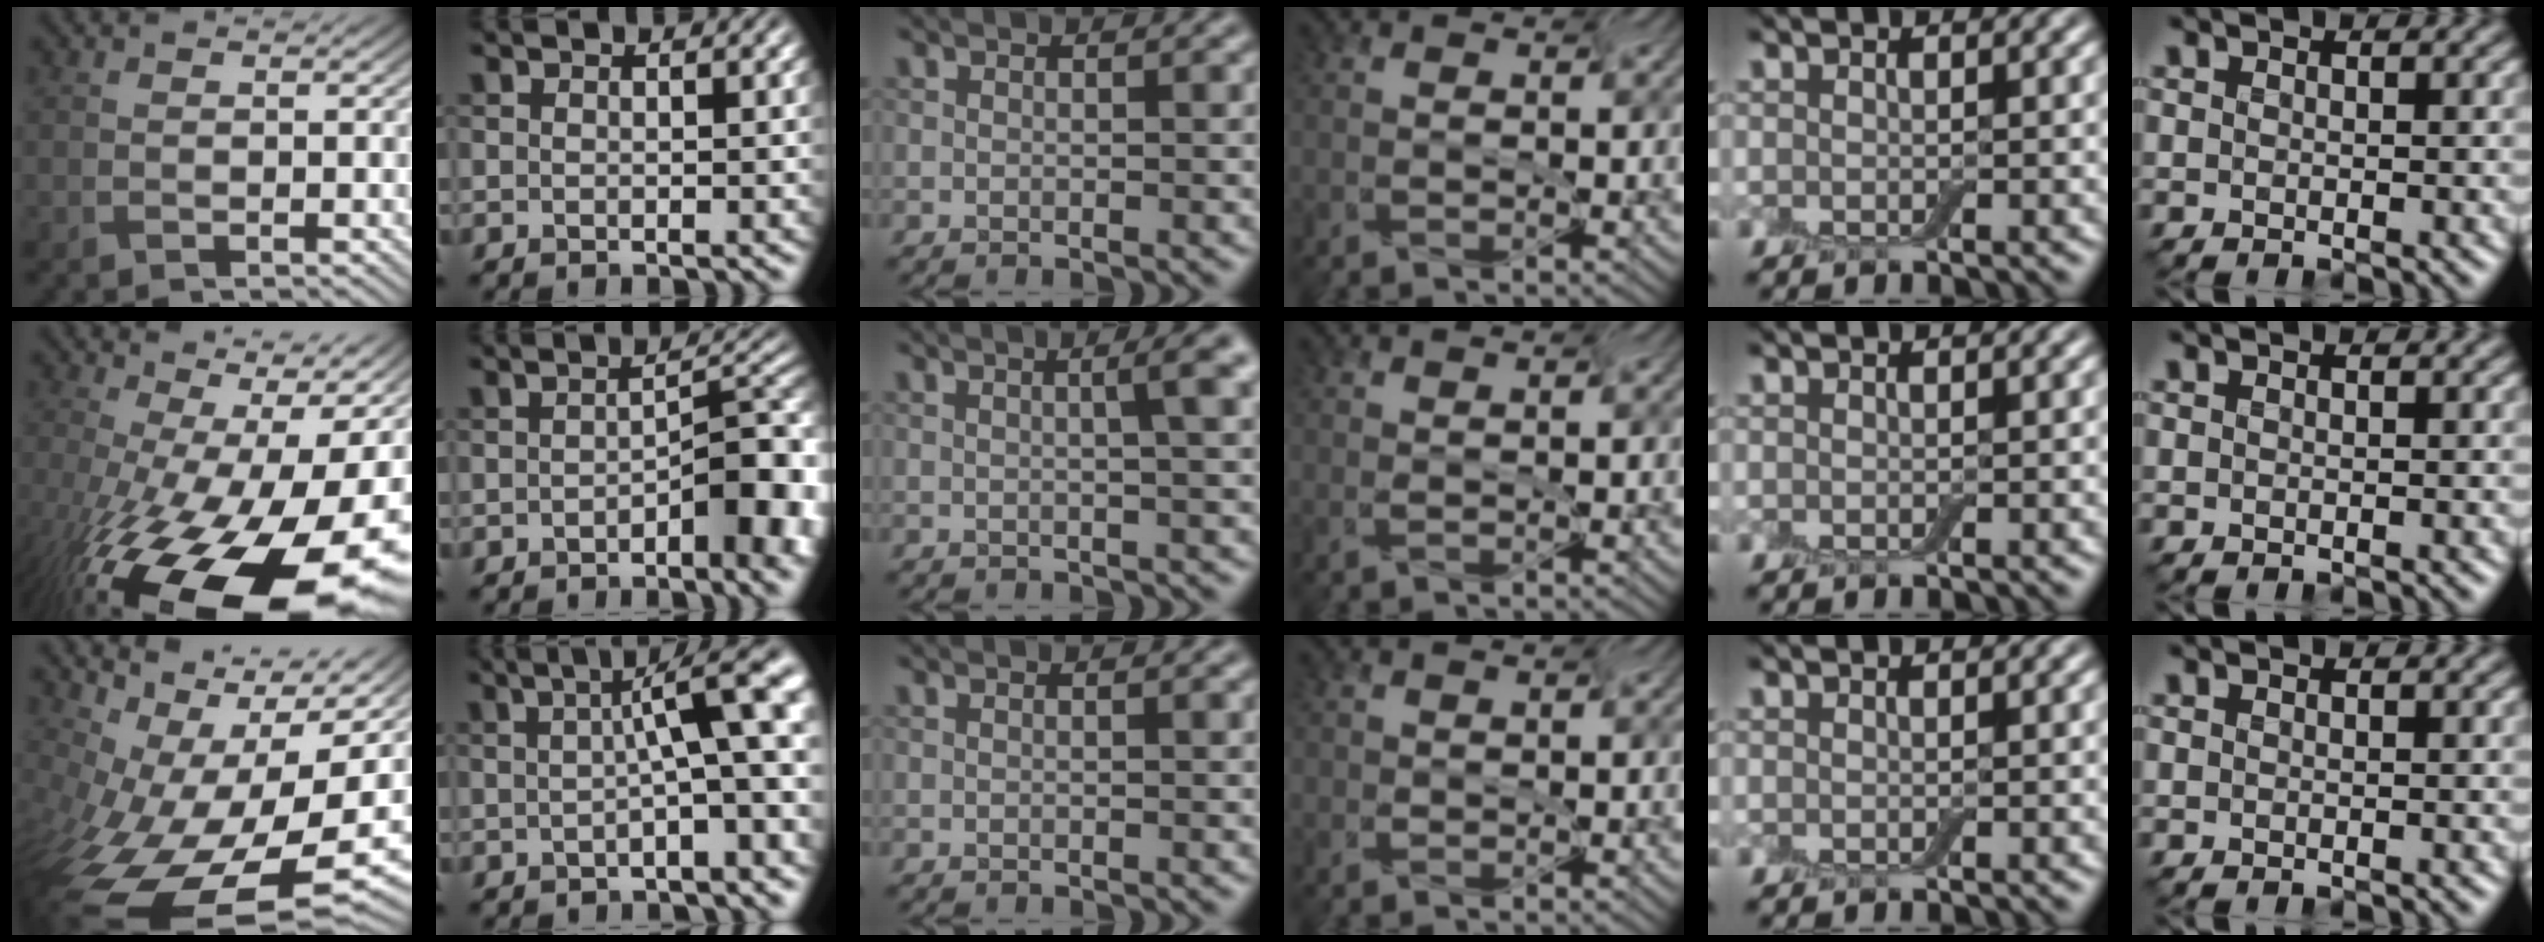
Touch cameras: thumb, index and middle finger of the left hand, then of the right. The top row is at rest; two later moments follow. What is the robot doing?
{"motion": "screw", "object": "jar lid"}